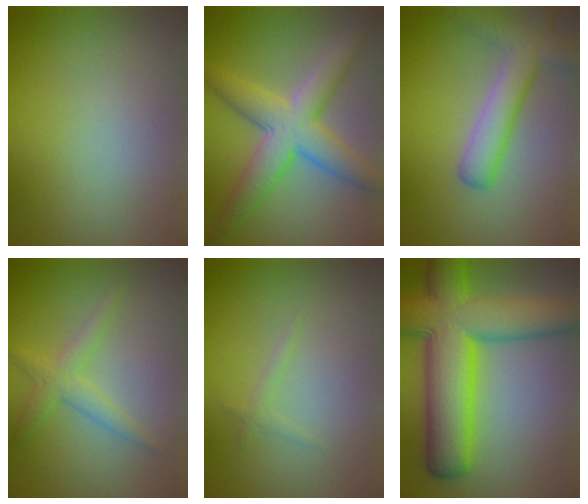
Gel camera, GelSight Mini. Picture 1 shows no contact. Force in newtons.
{"total": 6.5, "press": 6.5, "slide": 0.2}
{"total": 4.8, "press": 4.8, "slide": 0.3}
{"total": 2.3, "press": 2.3, "slide": 0.1}
{"total": 0.7, "press": 0.7, "slide": 0.1}
{"total": 11.9, "press": 11.9, "slide": 0.3}